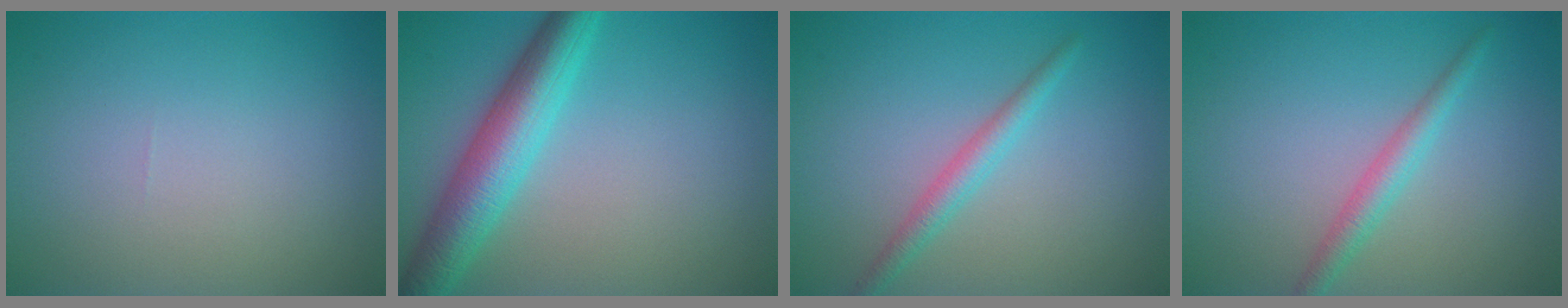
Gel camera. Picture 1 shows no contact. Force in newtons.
{"total": 6.1, "press": 6.1, "slide": 0.0}
{"total": 2.1, "press": 2.1, "slide": 0.1}
{"total": 2.2, "press": 2.2, "slide": 0.0}